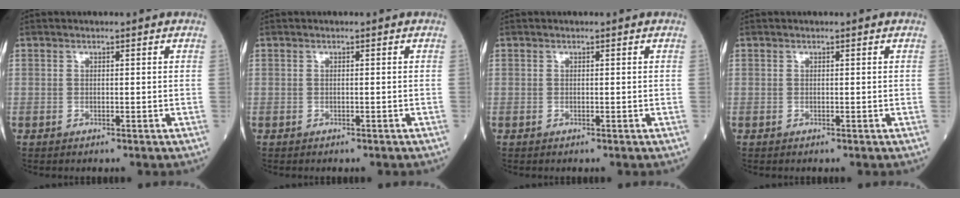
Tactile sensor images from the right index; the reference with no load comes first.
{"total": 0.0}
{"total": 0.0}
{"total": 0.0}